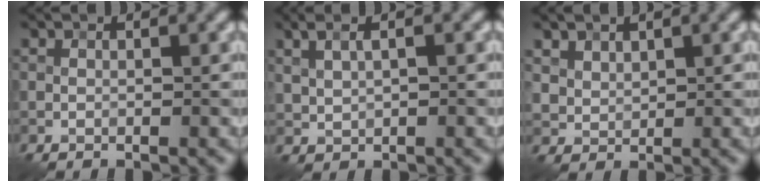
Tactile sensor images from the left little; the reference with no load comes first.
{"total": 3.1, "force": [1.6, 1.3, 2.3], "torque": [-0.050, 0.010, 0.028]}
{"total": 2.0, "force": [1.4, 1.3, 0.5], "torque": [-0.015, -0.012, 0.046]}